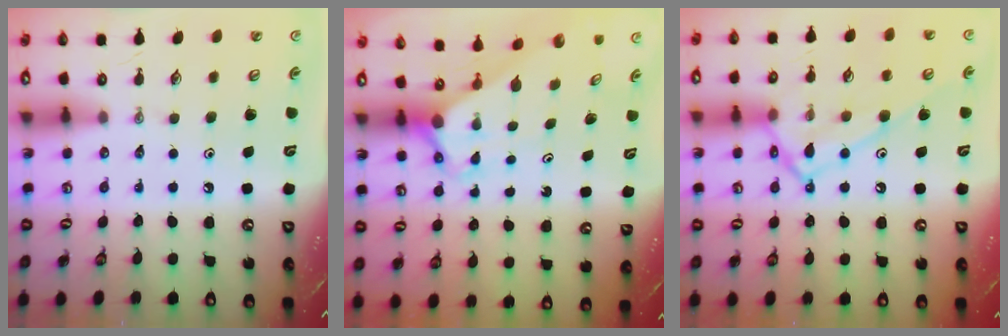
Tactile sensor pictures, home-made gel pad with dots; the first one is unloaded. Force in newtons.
{"total": 2.9, "press": 2.9, "slide": 0.3}
{"total": 16.5, "press": 16.4, "slide": 1.0}